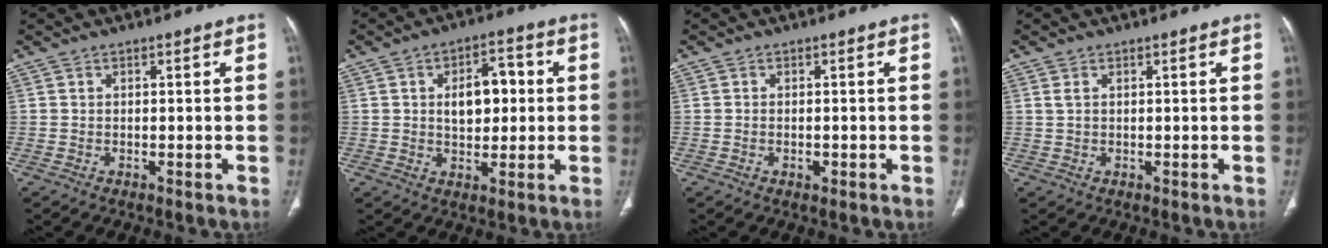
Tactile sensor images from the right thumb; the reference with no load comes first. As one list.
[{"total": 8.7, "force": [1.0, 5.3, 6.8], "torque": [-0.078, 0.012, 0.016]}, {"total": 1.2, "force": [-0.4, 0.8, 0.8], "torque": [-0.016, 0.001, -0.005]}, {"total": 1.3, "force": [0.6, 0.6, 0.9], "torque": [-0.026, 0.007, 0.020]}]